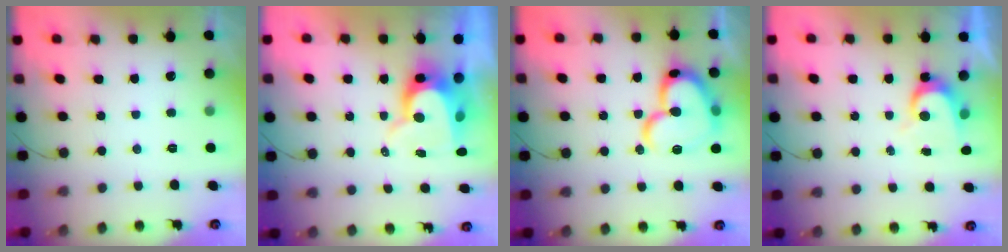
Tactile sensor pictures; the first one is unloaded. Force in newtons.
{"total": 9.8, "press": 9.8, "slide": 0.7}
{"total": 20.0, "press": 19.9, "slide": 2.4}
{"total": 5.5, "press": 5.5, "slide": 0.3}